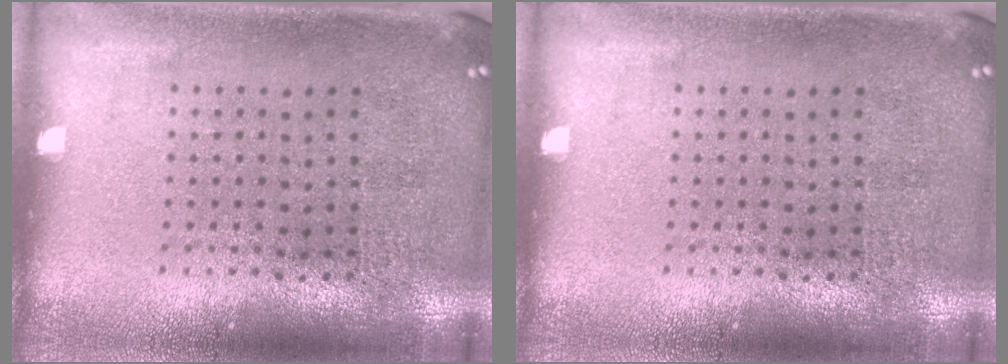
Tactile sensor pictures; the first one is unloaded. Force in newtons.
{"total": 0.0}